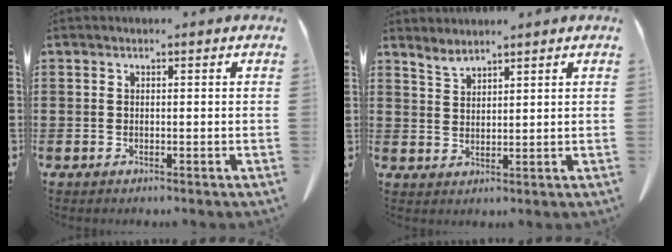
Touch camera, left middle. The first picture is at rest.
{"total": 2.2, "force": [2.2, 0.1, 0.4], "torque": [-0.015, -0.006, 0.043]}